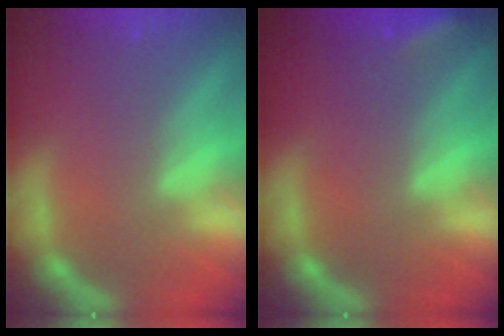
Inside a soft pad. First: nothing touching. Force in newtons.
{"total": 2.9}